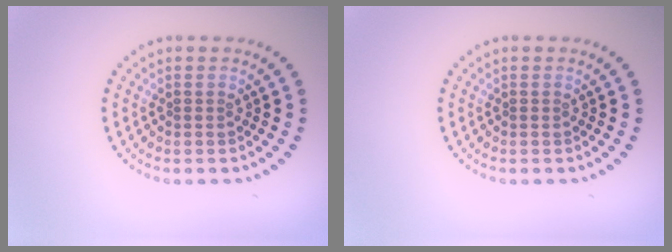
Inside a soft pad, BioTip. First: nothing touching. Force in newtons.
{"total": 0.0}